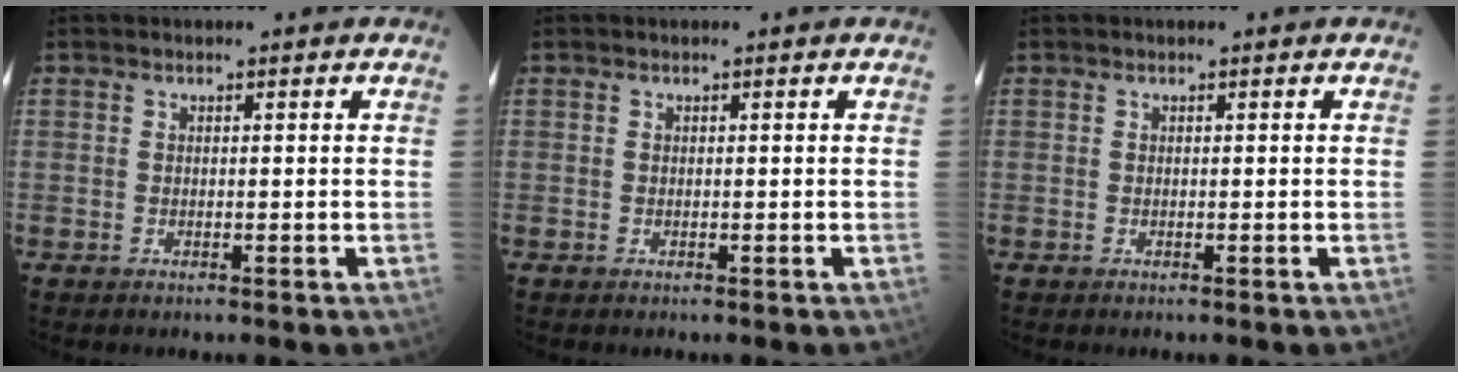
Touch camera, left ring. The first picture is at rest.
{"total": 0.0}
{"total": 0.0}